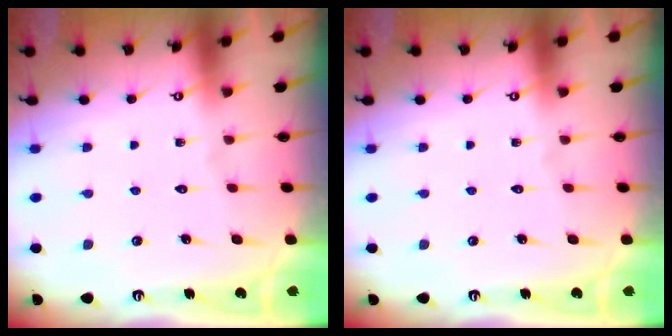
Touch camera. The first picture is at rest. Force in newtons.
{"total": 0.0}